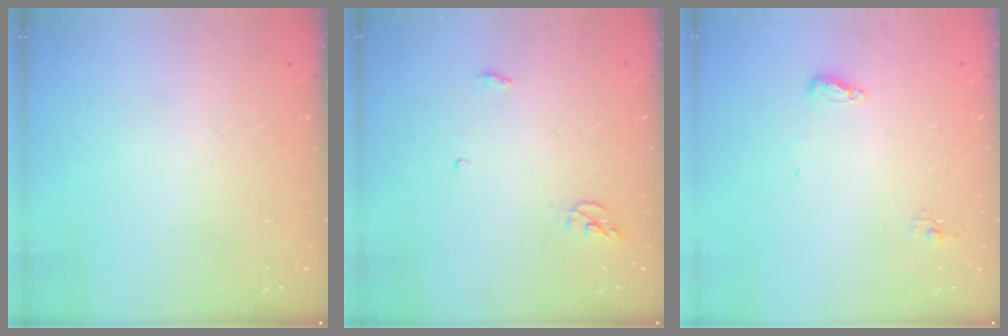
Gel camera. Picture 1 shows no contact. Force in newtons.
{"total": 4.3, "press": 4.3, "slide": 0.3}
{"total": 6.5, "press": 6.4, "slide": 1.1}